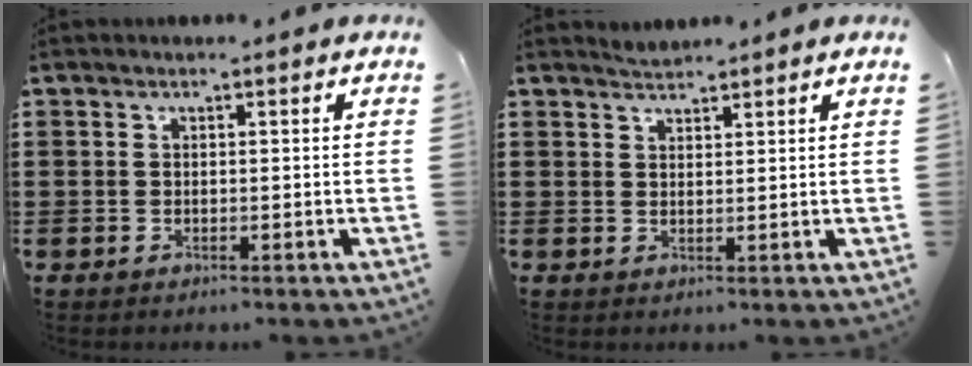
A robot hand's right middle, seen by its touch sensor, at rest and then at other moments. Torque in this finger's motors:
{"motor_torque": [0.00, -0.05, 0.02, -0.01]}